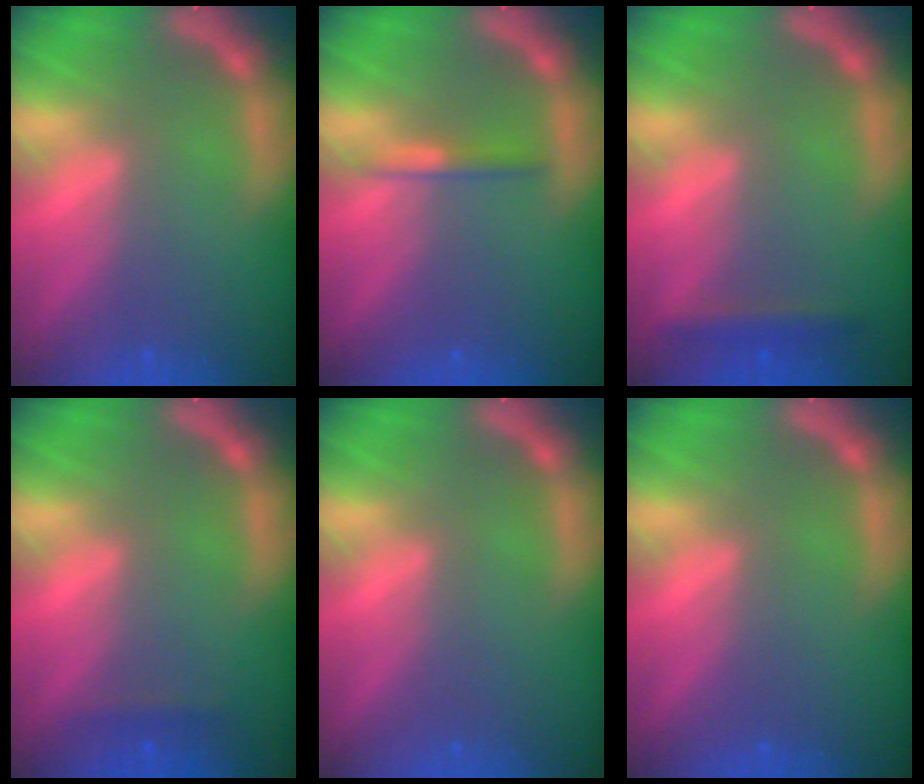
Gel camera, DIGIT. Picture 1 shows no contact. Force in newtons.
{"total": 1.4}
{"total": 1.9}
{"total": 0.9}
{"total": 0.0}
{"total": 0.0}